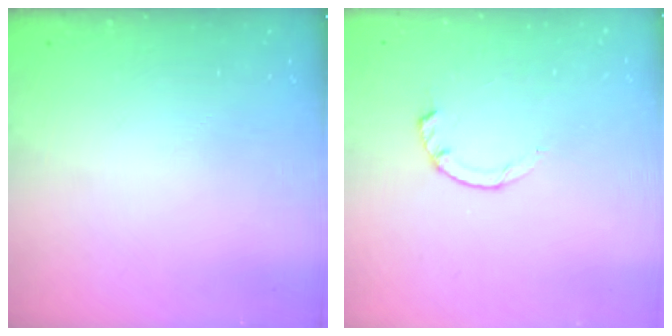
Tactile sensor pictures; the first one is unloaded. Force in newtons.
{"total": 2.3, "press": 2.3, "slide": 0.4}